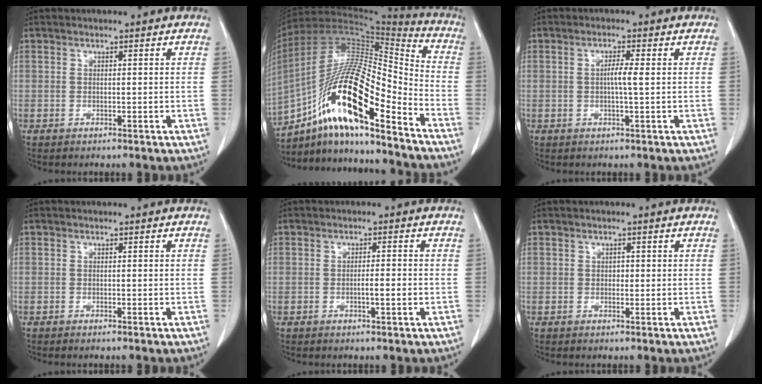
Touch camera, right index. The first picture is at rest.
{"total": 21.2, "force": [-12.2, 3.5, 17.0], "torque": [-0.334, -0.002, -0.218]}
{"total": 2.4, "force": [0.1, -0.3, 2.4], "torque": [-0.046, 0.000, 0.000]}
{"total": 0.6, "force": [-0.5, -0.1, 0.3], "torque": [-0.005, 0.000, -0.008]}
{"total": 2.3, "force": [-0.6, 0.1, 2.2], "torque": [-0.037, 0.002, -0.010]}
{"total": 0.7, "force": [0.1, 0.6, 0.5], "torque": [-0.004, 0.002, 0.000]}